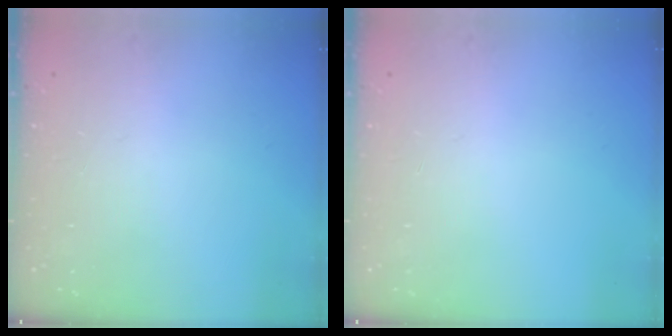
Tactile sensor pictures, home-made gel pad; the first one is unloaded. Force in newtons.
{"total": 0.0}